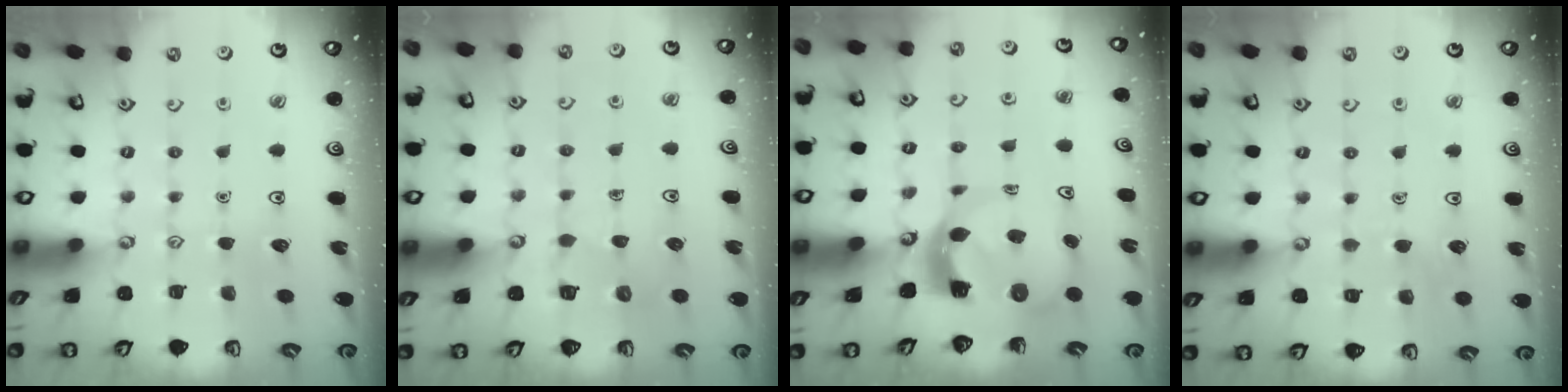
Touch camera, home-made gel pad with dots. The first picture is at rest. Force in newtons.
{"total": 3.8, "press": 3.8, "slide": 0.4}
{"total": 5.4, "press": 5.4, "slide": 0.8}
{"total": 3.9, "press": 3.9, "slide": 0.3}